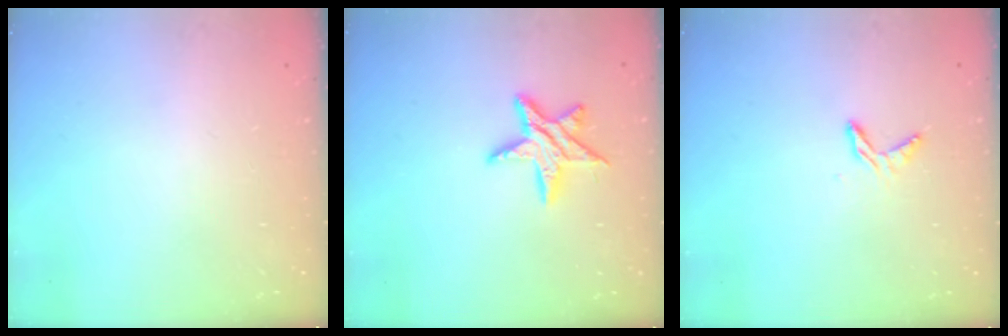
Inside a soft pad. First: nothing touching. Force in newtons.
{"total": 10.6, "press": 10.6, "slide": 0.5}
{"total": 5.3, "press": 5.2, "slide": 0.3}